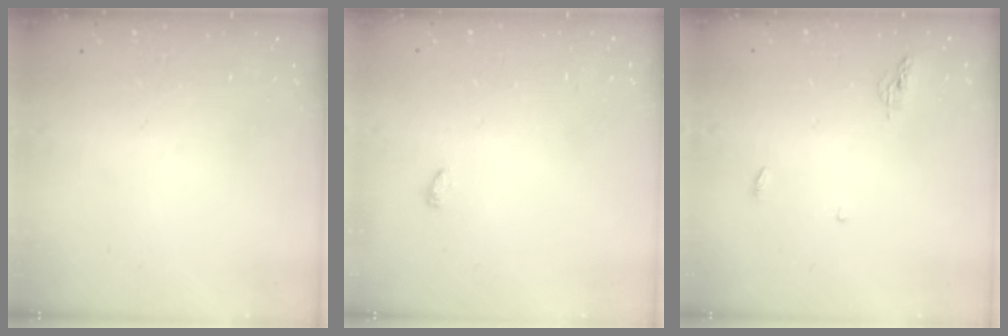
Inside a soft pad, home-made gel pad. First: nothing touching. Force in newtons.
{"total": 6.5, "press": 3.1, "slide": 5.7}
{"total": 7.8, "press": 4.6, "slide": 6.3}